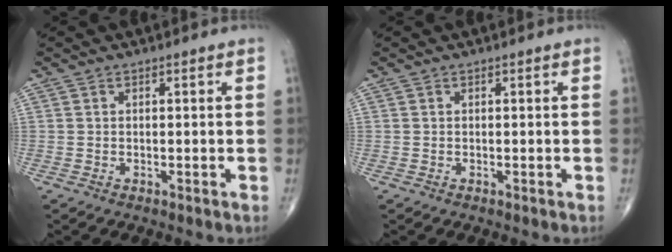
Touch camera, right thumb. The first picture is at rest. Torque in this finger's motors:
{"motor_torque": [0.00, 0.00, -0.06, -0.06, 0.02]}